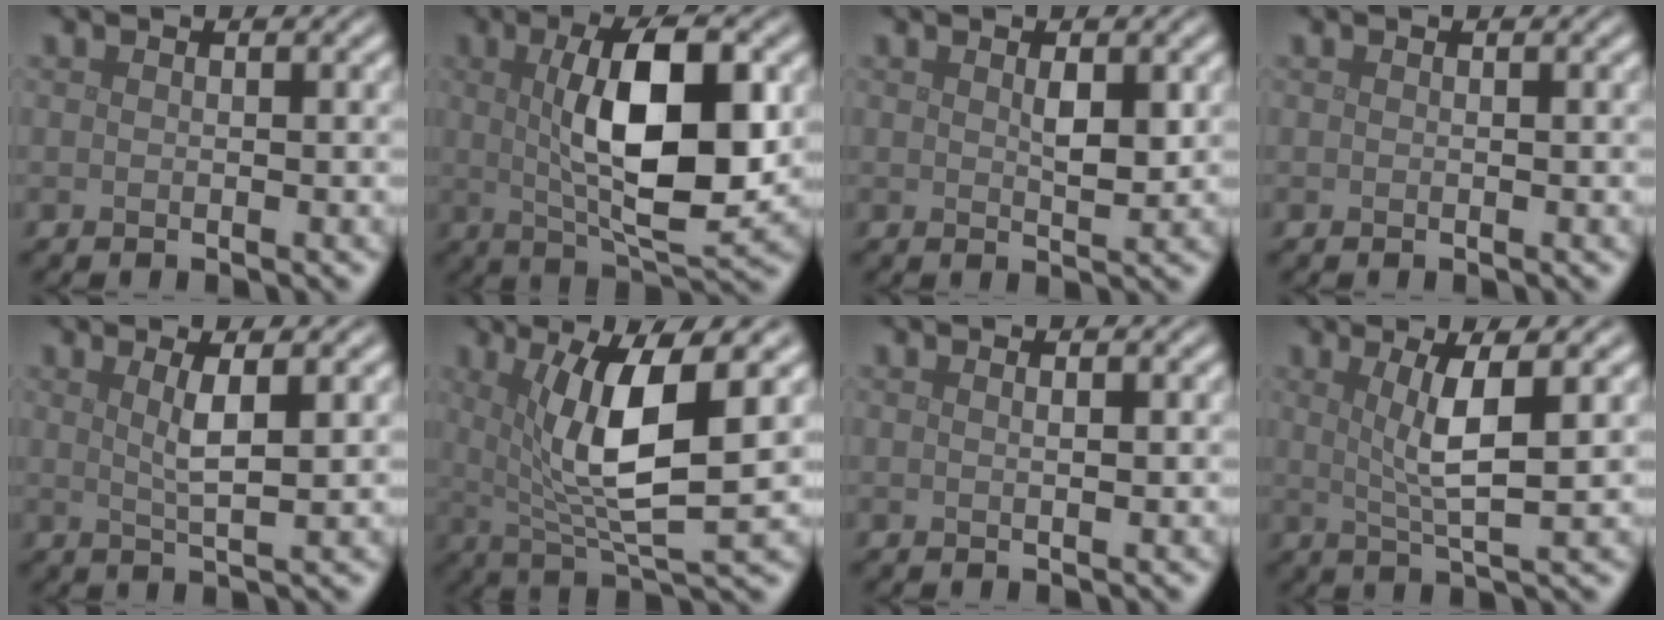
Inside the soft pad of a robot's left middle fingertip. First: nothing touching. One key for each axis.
{"total": 9.8, "fx": 1.2, "fy": 3.4, "fz": 9.2, "tx": -0.144, "ty": 0.001, "tz": 0.023}
{"total": 1.9, "fx": 0.6, "fy": 0.7, "fz": 1.7, "tx": -0.031, "ty": -0.004, "tz": 0.013}
{"total": 0.0}
{"total": 3.0, "fx": 1.0, "fy": 0.6, "fz": 2.8, "tx": -0.046, "ty": -0.001, "tz": 0.016}
{"total": 8.2, "fx": 1.7, "fy": 2.1, "fz": 7.7, "tx": -0.135, "ty": -0.011, "tz": 0.035}
{"total": 0.8, "fx": 0.3, "fy": 0.2, "fz": 0.7, "tx": -0.006, "ty": 0.003, "tz": 0.003}
{"total": 4.5, "fx": 1.1, "fy": 0.8, "fz": 4.3, "tx": -0.079, "ty": -0.001, "tz": 0.024}